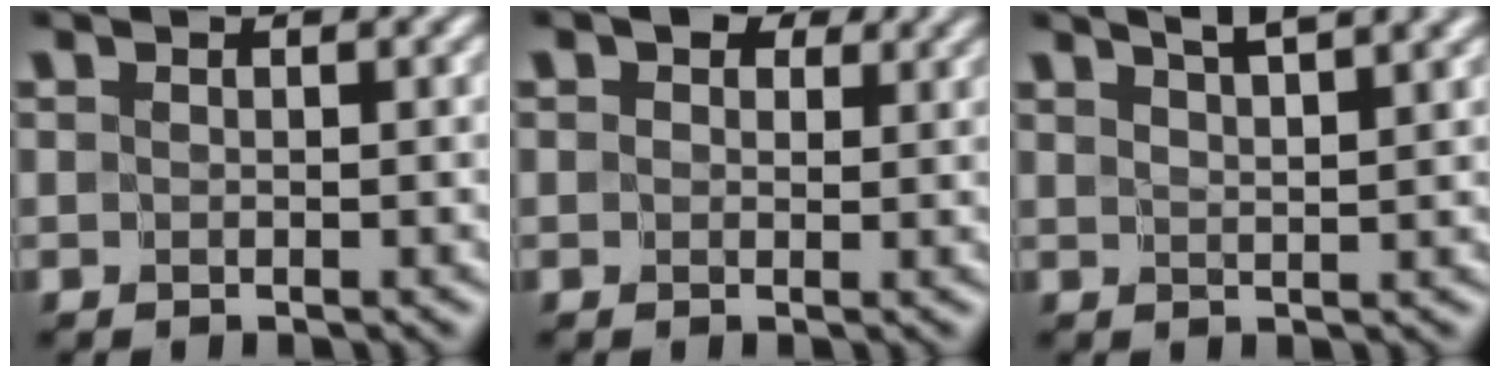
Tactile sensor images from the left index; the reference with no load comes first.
{"total": 3.0, "force": [1.6, 1.7, 1.9], "torque": [-0.023, 0.002, 0.014]}
{"total": 5.3, "force": [4.2, 1.1, 3.1], "torque": [-0.012, 0.027, 0.033]}